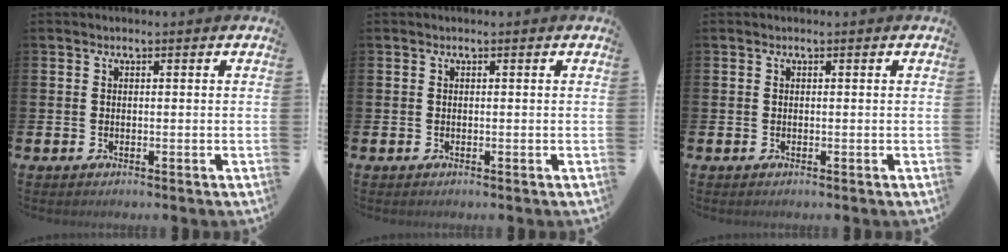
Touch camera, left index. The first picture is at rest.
{"total": 0.0}
{"total": 0.0}